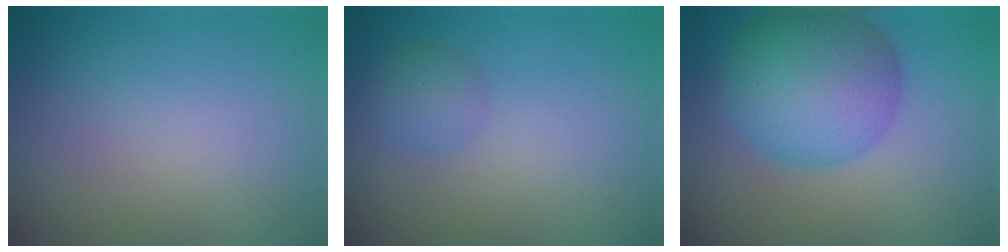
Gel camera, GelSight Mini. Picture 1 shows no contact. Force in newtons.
{"total": 1.6, "press": 1.6, "slide": 0.1}
{"total": 8.7, "press": 8.7, "slide": 0.2}